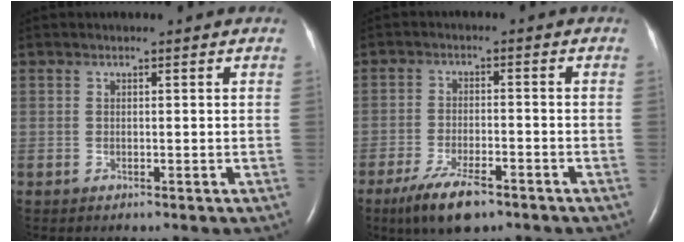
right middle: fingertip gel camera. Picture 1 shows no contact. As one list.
[{"total": 7.7, "force": [-5.2, 2.0, 5.3], "torque": [-0.103, -0.012, -0.089]}]